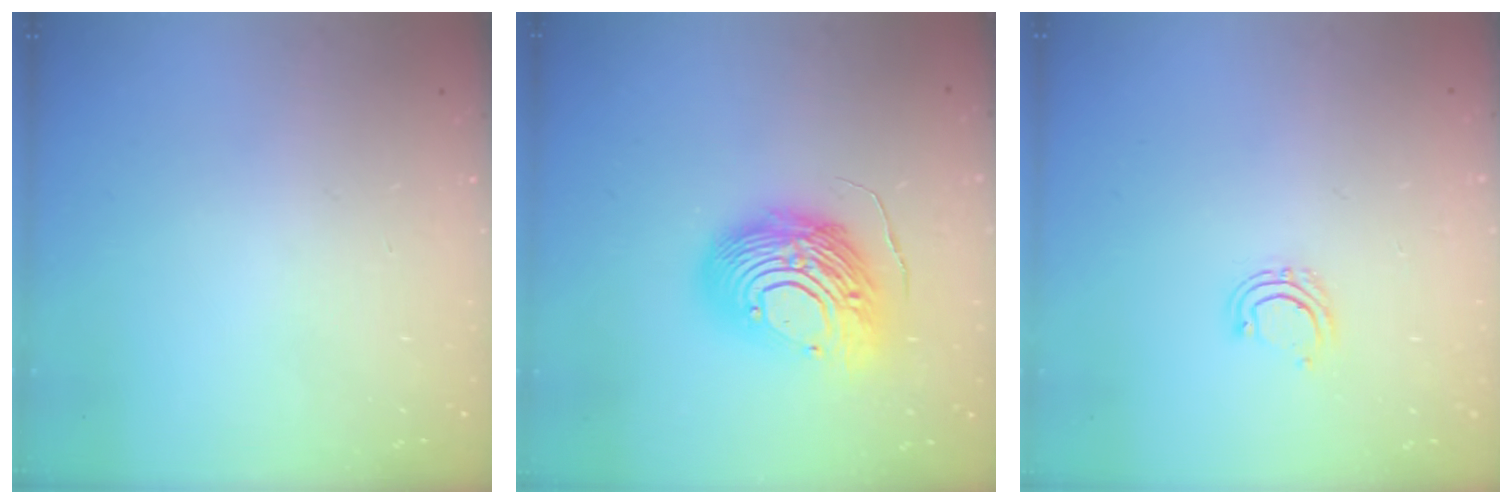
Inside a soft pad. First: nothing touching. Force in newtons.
{"total": 15.4, "press": 15.3, "slide": 1.5}
{"total": 4.7, "press": 4.7, "slide": 0.8}